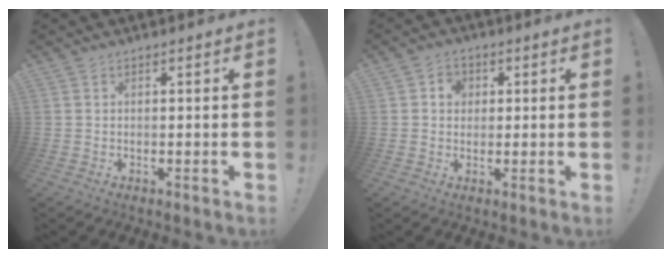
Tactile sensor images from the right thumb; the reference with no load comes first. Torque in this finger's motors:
{"motor_torque": [0.41, 0.61, -0.04, -0.29, 0.00]}